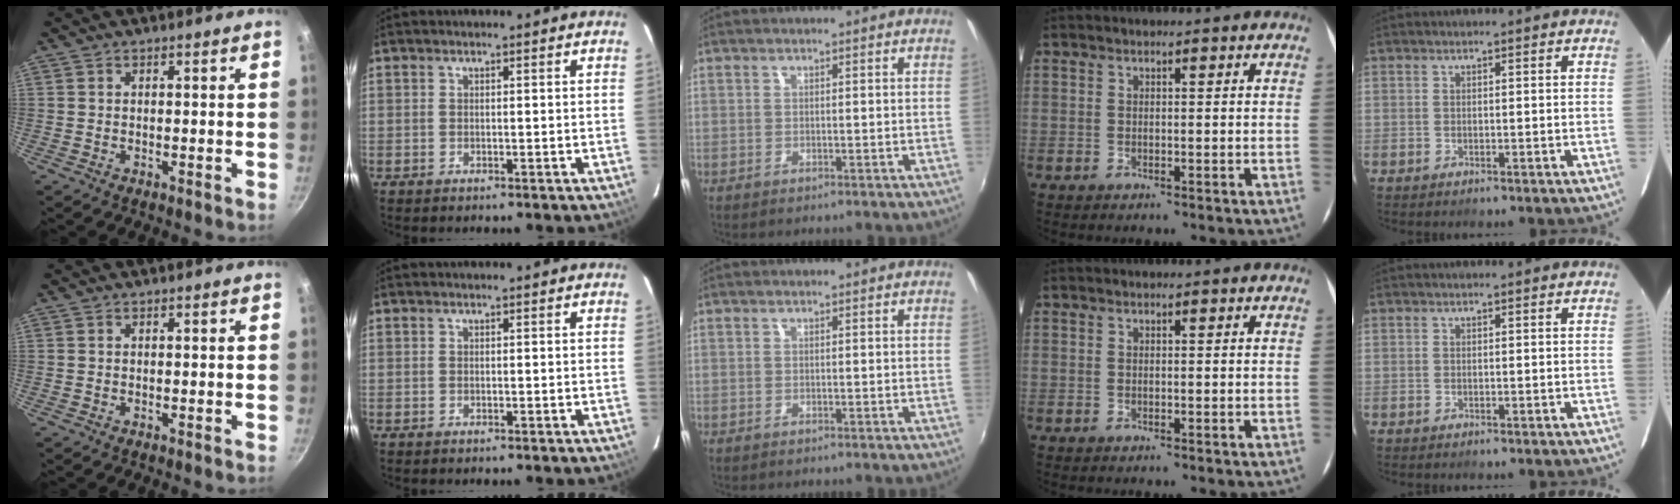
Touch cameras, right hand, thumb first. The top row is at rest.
{}